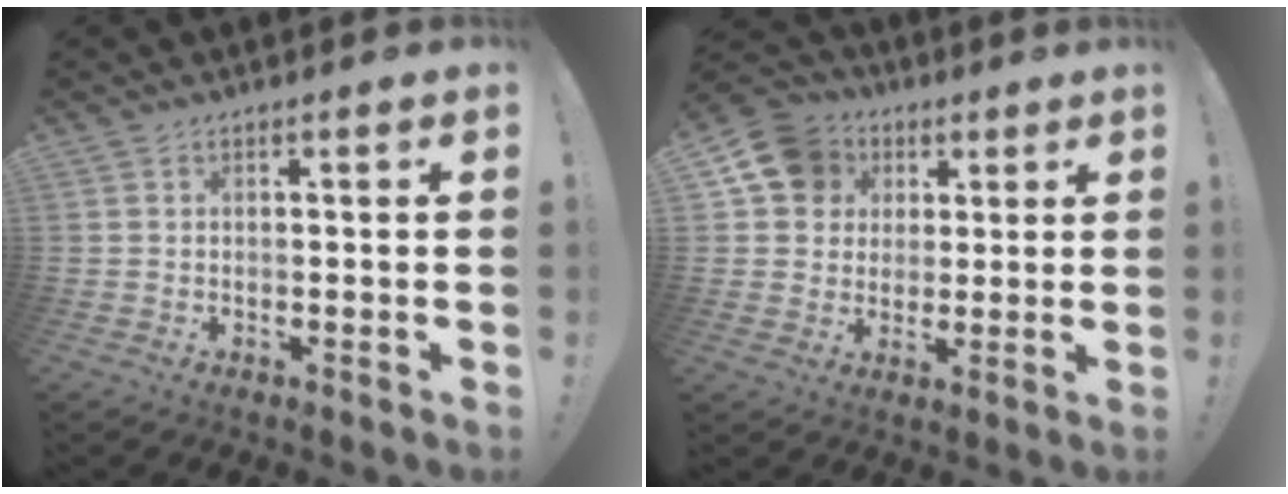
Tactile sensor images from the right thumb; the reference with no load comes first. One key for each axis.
{"total": 12.8, "fx": 4.7, "fy": 10.9, "fz": 4.7, "tx": -0.069, "ty": -0.013, "tz": 0.097}